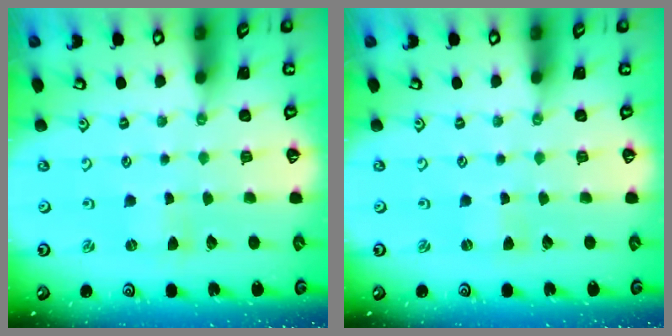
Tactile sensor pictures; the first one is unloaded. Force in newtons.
{"total": 0.8, "press": 0.7, "slide": 0.2}